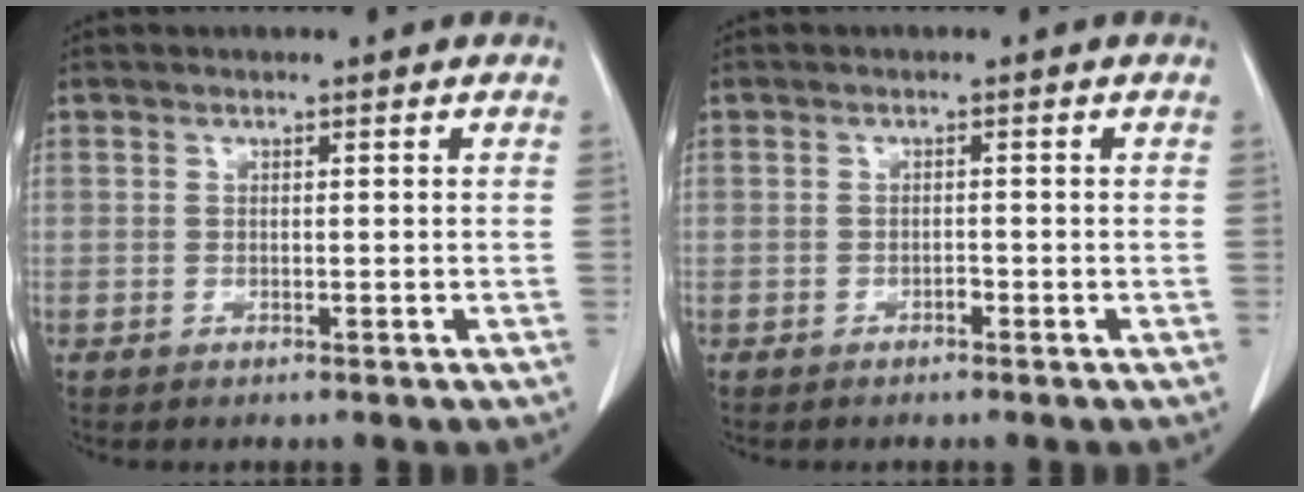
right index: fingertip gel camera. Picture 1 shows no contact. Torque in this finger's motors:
{"motor_torque": [0.06, -0.02, 0.04, 0.00]}